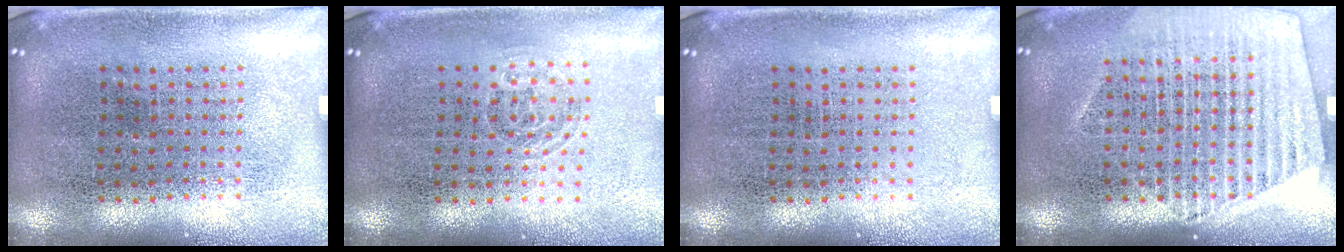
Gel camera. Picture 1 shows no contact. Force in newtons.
{"total": 0.7, "press": 0.4, "slide": 0.6}
{"total": 0.0}
{"total": 1.5, "press": 1.4, "slide": 0.4}